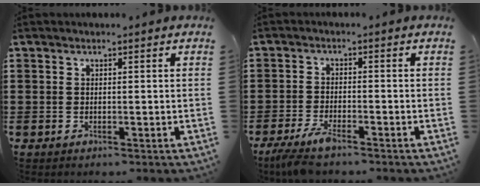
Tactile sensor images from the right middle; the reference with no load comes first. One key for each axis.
{"total": 4.3, "fx": -3.5, "fy": 0.3, "fz": 2.5, "tx": -0.062, "ty": -0.015, "tz": -0.069}